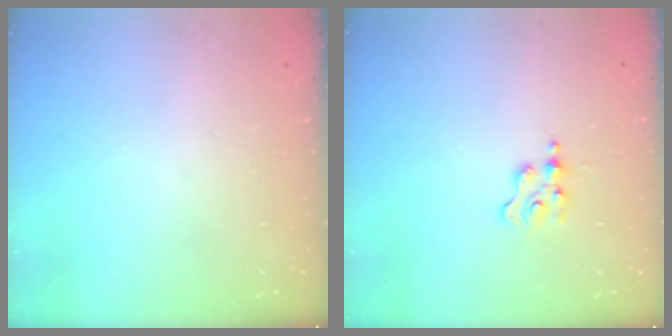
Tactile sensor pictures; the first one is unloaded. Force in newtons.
{"total": 2.5, "press": 2.5, "slide": 0.3}